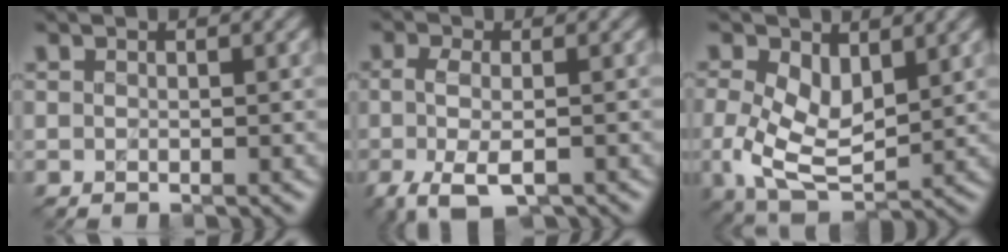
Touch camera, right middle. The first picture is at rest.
{"total": 5.2, "force": [-2.3, 2.4, 4.0], "torque": [-0.092, -0.005, -0.044]}
{"total": 5.8, "force": [0.7, 3.4, 4.7], "torque": [-0.106, -0.002, 0.014]}